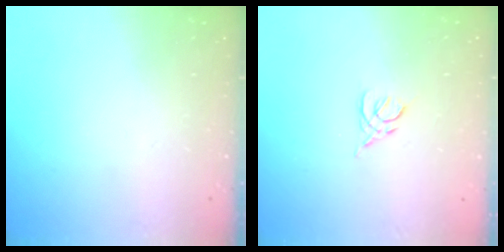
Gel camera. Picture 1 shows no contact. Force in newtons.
{"total": 2.8, "press": 2.8, "slide": 0.7}